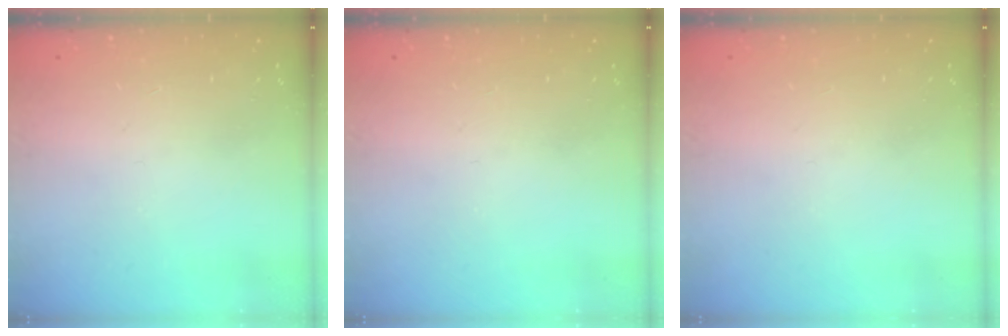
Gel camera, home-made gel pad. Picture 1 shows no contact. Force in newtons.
{"total": 0.0}
{"total": 0.0}